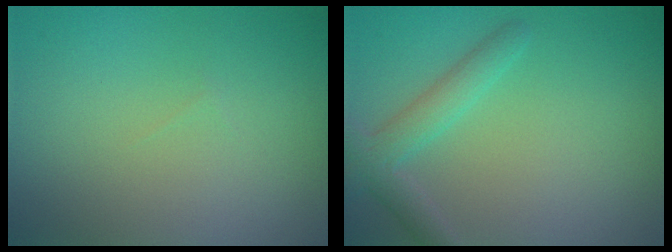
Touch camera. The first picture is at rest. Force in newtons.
{"total": 2.8, "press": 2.8, "slide": 0.0}